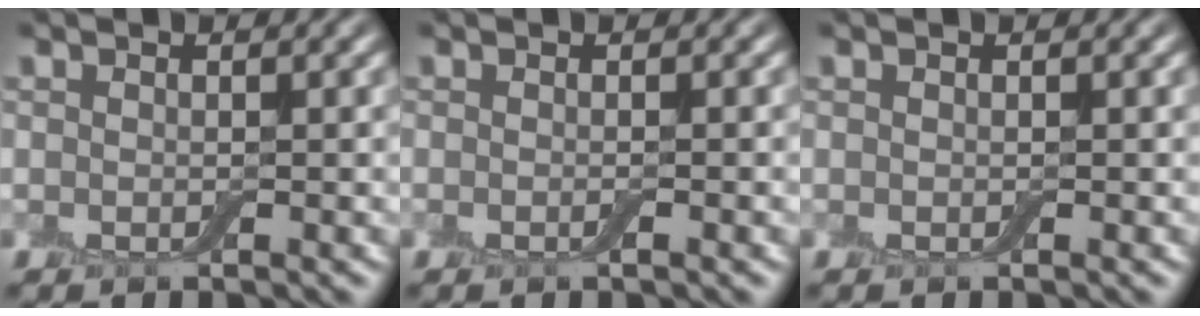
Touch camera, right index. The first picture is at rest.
{"total": 0.8, "force": [-0.3, 0.1, 0.7], "torque": [-0.012, -0.003, -0.007]}
{"total": 0.0}